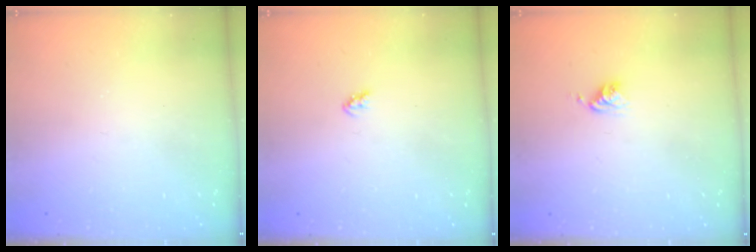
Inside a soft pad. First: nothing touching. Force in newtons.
{"total": 2.7, "press": 2.7, "slide": 0.3}
{"total": 4.3, "press": 4.2, "slide": 0.5}